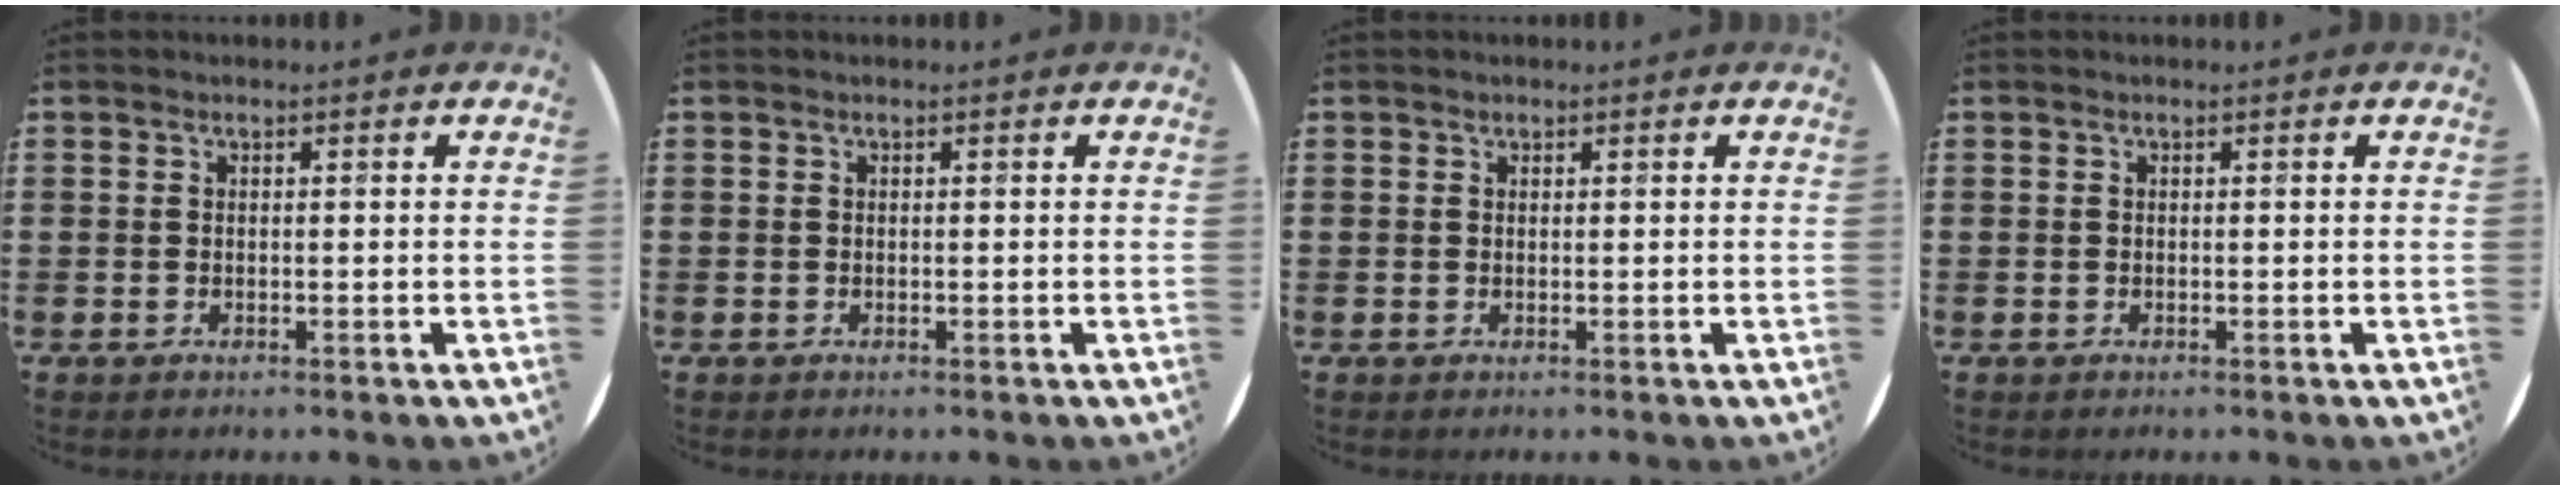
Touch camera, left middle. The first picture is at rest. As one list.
[{"total": 0.0}, {"total": 0.0}, {"total": 0.0}]